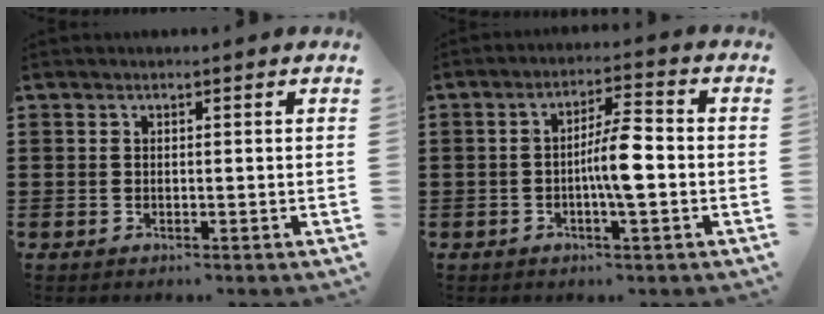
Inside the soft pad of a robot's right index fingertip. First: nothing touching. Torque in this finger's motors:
{"motor_torque": [2.14, 0.00, 0.31, 0.14]}